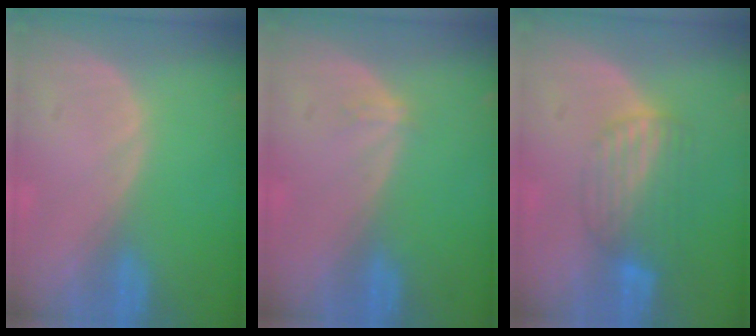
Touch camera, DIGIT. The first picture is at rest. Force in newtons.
{"total": 1.2, "press": 0.8, "slide": 0.8}
{"total": 6.9, "press": 6.0, "slide": 3.5}